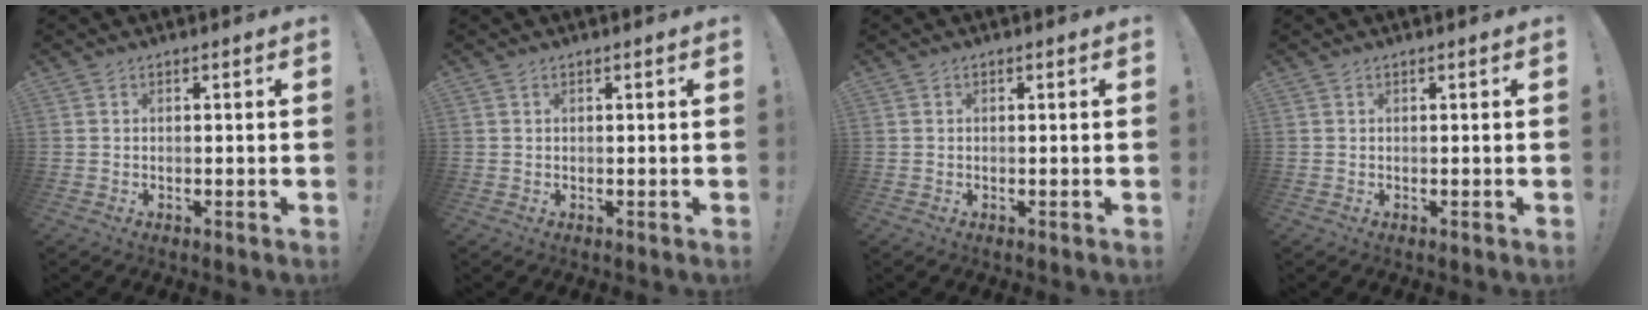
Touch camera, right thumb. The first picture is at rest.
{"total": 0.0}
{"total": 0.0}
{"total": 0.0}